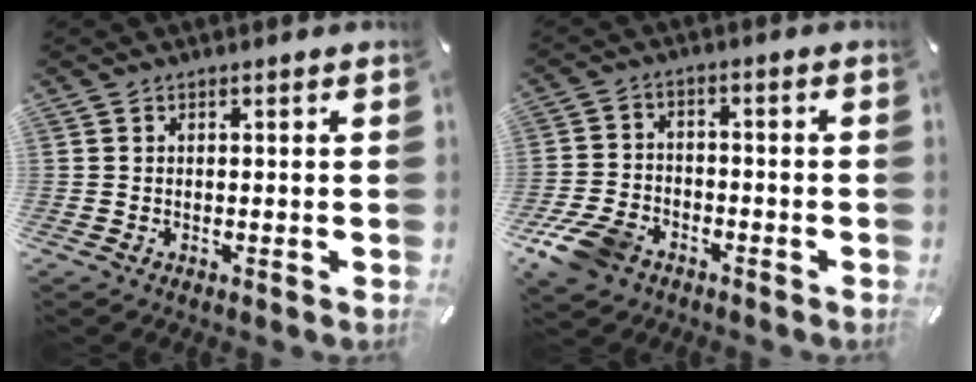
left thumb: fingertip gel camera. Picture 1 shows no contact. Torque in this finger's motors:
{"motor_torque": [-0.29, 1.66, 0.33, 0.24, 0.19]}